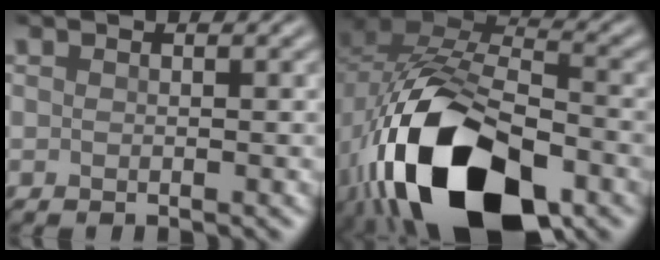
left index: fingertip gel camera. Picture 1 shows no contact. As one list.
[{"total": 16.9, "force": [-7.3, 8.9, 12.4], "torque": [-0.231, -0.026, -0.131]}]